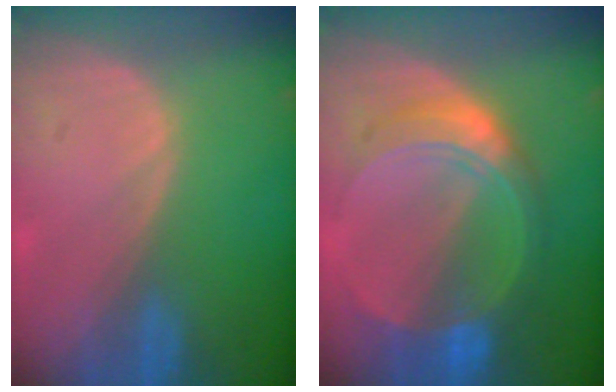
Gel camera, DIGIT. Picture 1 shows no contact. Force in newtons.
{"total": 8.6, "press": 8.6, "slide": 0.7}